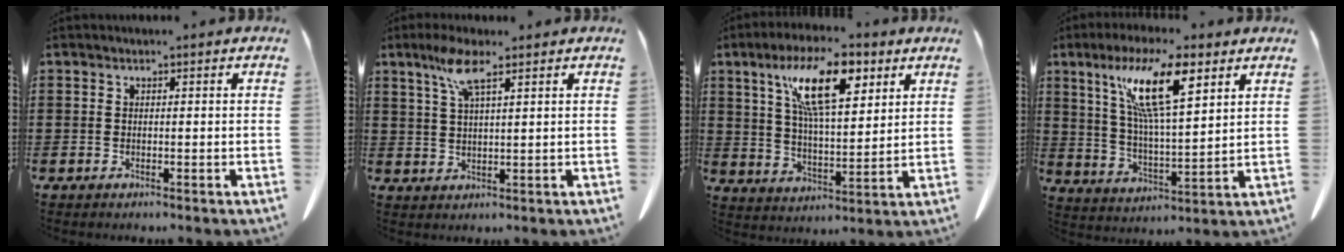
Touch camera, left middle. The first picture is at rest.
{"total": 5.9, "force": [3.6, 1.1, 4.6], "torque": [-0.100, 0.008, 0.062]}
{"total": 13.8, "force": [7.6, 4.5, 10.6], "torque": [-0.201, -0.008, 0.130]}
{"total": 12.6, "force": [7.3, 2.9, 9.9], "torque": [-0.208, -0.006, 0.125]}